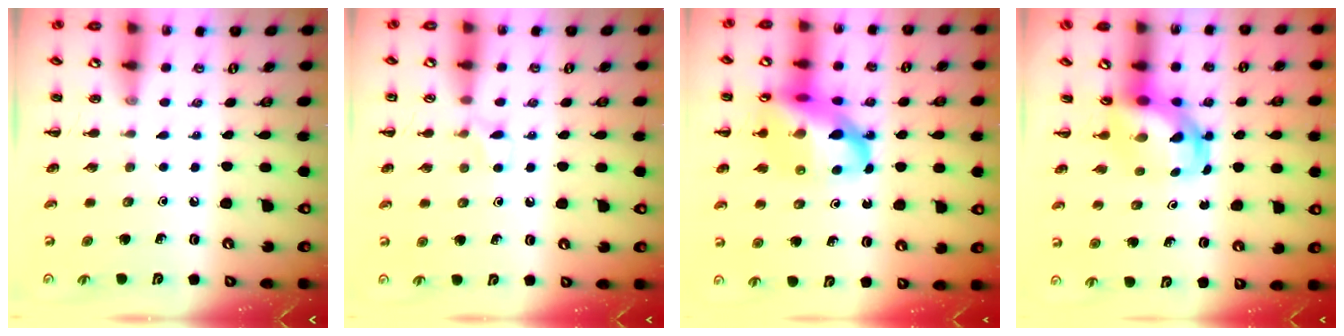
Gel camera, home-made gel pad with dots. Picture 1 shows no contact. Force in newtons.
{"total": 5.9, "press": 5.6, "slide": 2.0}
{"total": 20.5, "press": 20.0, "slide": 4.3}
{"total": 5.5, "press": 5.4, "slide": 1.1}